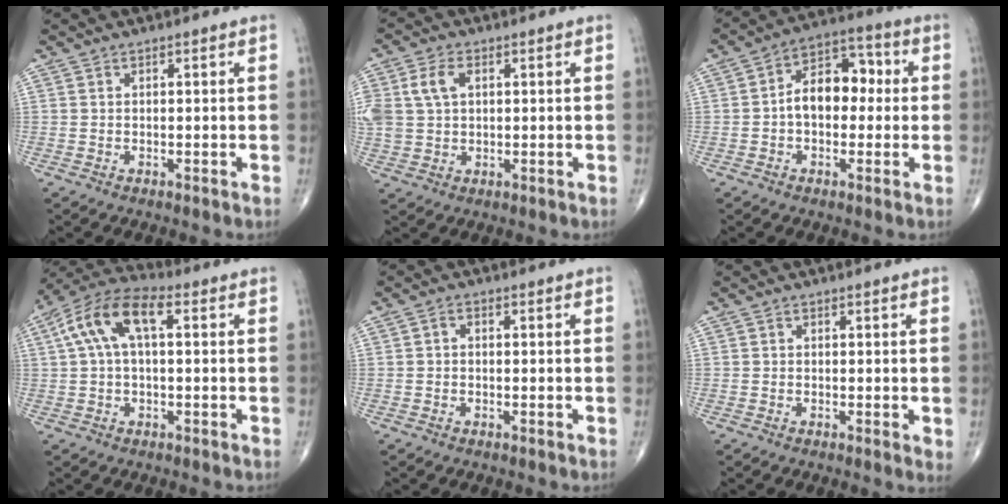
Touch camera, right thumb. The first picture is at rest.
{"total": 8.8, "force": [2.2, 6.0, 6.0], "torque": [-0.136, 0.009, 0.048]}
{"total": 10.7, "force": [-0.1, 7.1, 8.0], "torque": [-0.099, 0.036, -0.013]}
{"total": 11.6, "force": [2.7, 5.5, 9.8], "torque": [-0.199, 0.041, 0.042]}
{"total": 1.3, "force": [-0.1, 0.9, 0.8], "torque": [-0.009, 0.006, -0.005]}
{"total": 1.5, "force": [-0.1, 0.5, 1.5], "torque": [-0.022, -0.006, -0.005]}